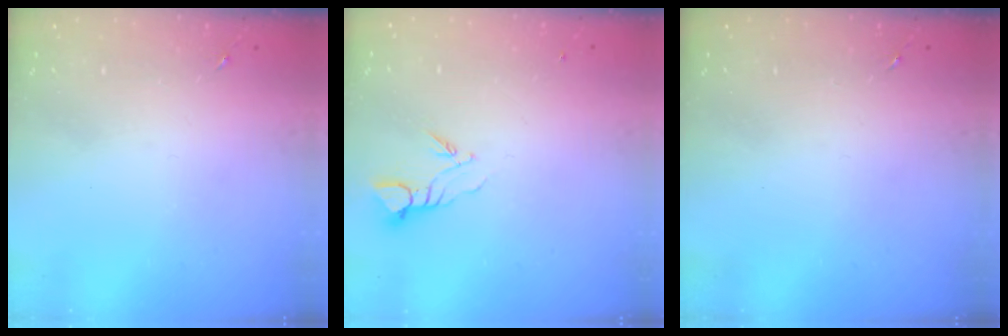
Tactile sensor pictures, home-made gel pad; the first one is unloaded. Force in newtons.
{"total": 3.7, "press": 3.7, "slide": 0.1}
{"total": 0.0}